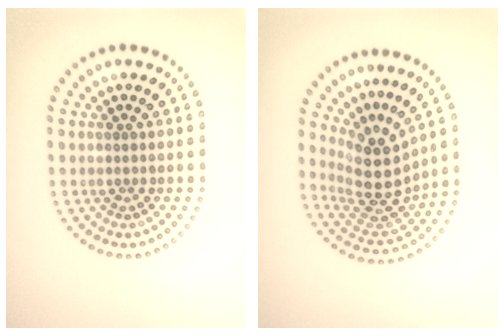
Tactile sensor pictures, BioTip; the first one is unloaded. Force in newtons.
{"total": 4.8, "press": 3.9, "slide": 2.7}